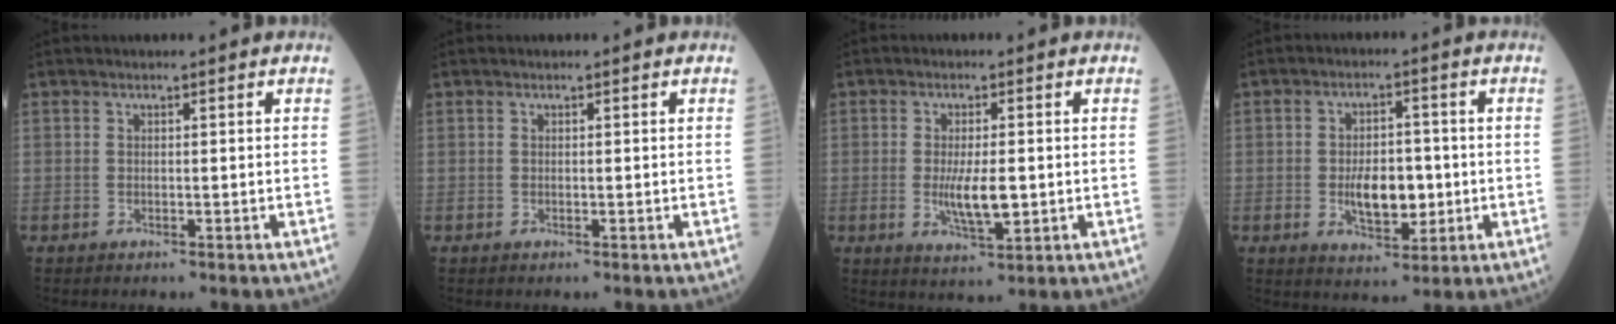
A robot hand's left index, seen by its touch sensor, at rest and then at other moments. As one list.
[{"total": 0.0}, {"total": 5.7, "force": [-0.6, 1.7, 5.4], "torque": [-0.109, -0.015, -0.004]}, {"total": 7.2, "force": [-1.2, 3.8, 6.0], "torque": [-0.108, -0.004, -0.011]}]